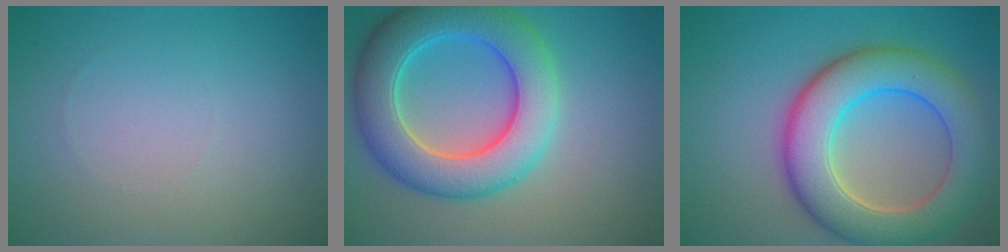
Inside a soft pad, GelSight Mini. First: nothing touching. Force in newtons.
{"total": 8.7, "press": 8.7, "slide": 0.1}
{"total": 9.4, "press": 9.3, "slide": 0.6}